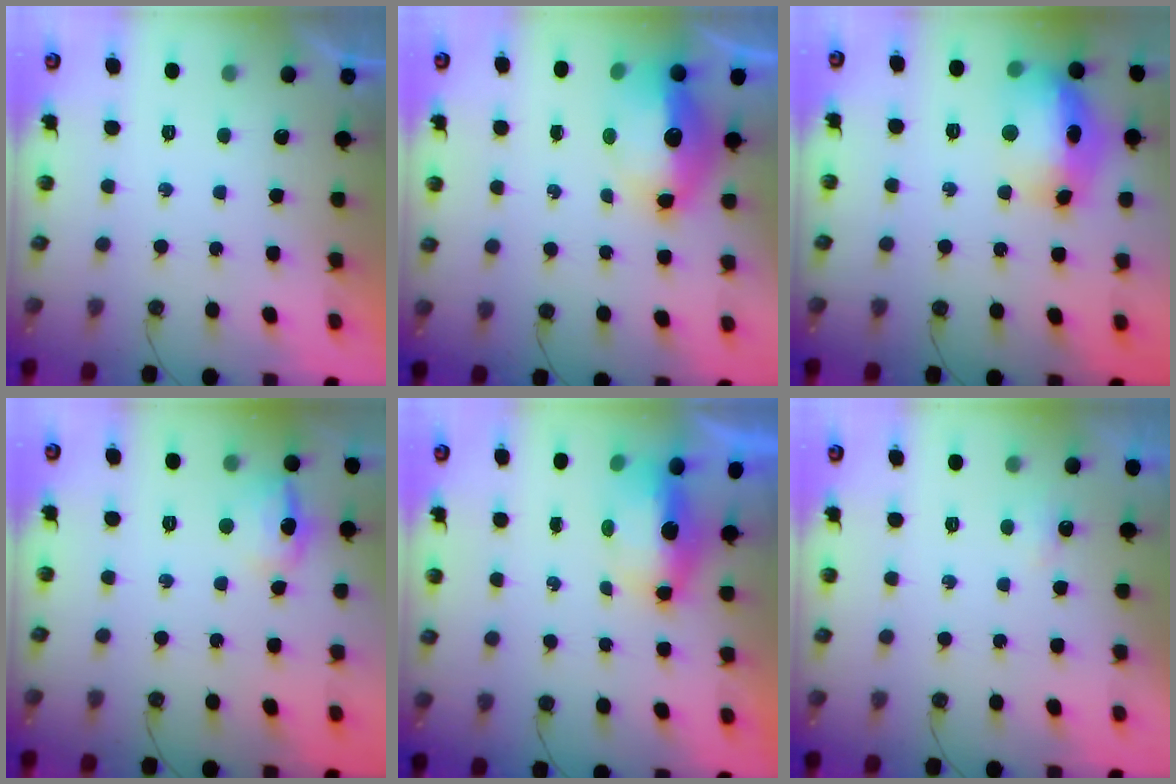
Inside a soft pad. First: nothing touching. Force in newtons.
{"total": 19.9, "press": 15.4, "slide": 12.5}
{"total": 16.9, "press": 16.8, "slide": 1.3}
{"total": 10.7, "press": 10.7, "slide": 0.8}
{"total": 7.3, "press": 7.2, "slide": 1.4}
{"total": 5.0, "press": 2.9, "slide": 4.1}